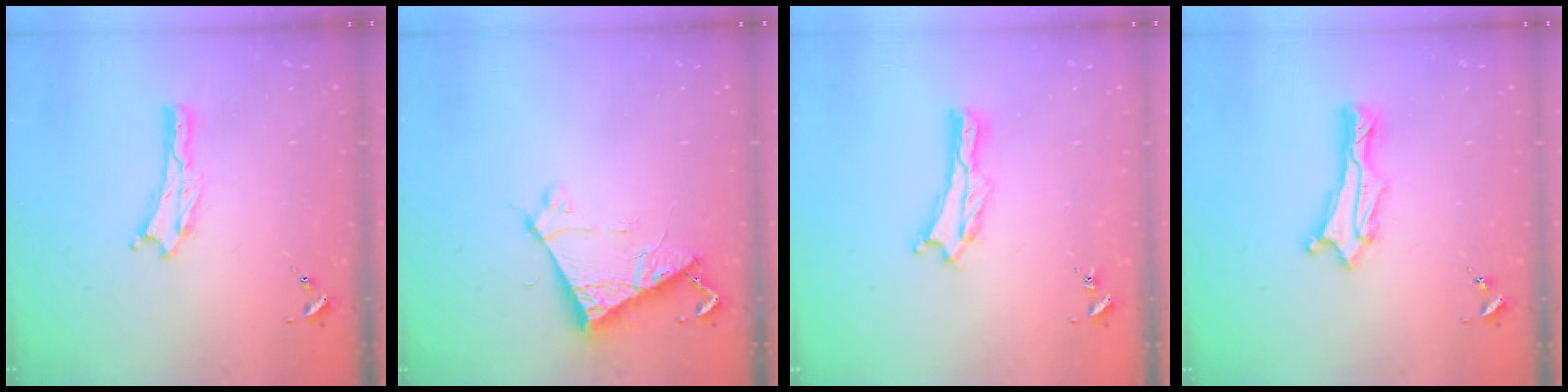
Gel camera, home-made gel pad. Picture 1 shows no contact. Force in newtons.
{"total": 6.1, "press": 6.1, "slide": 0.4}
{"total": 0.9, "press": 0.9, "slide": 0.2}
{"total": 1.5, "press": 1.5, "slide": 0.1}